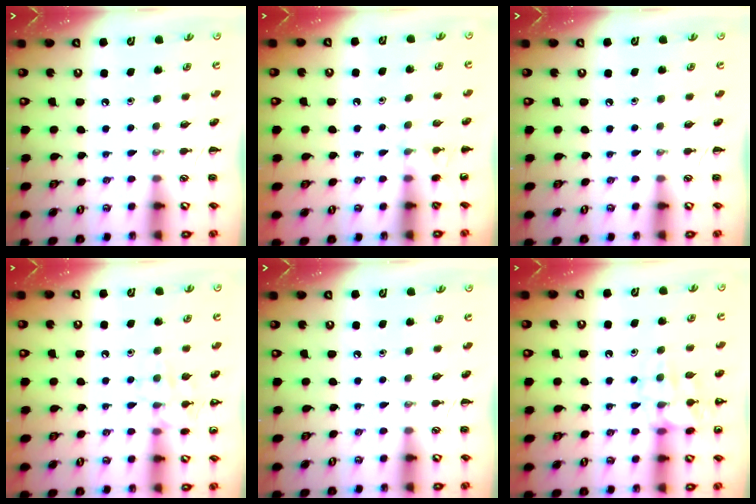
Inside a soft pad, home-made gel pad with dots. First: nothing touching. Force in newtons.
{"total": 4.5, "press": 4.2, "slide": 1.5}
{"total": 0.0}
{"total": 9.2, "press": 9.1, "slide": 1.2}
{"total": 0.0}
{"total": 13.3, "press": 13.2, "slide": 1.8}